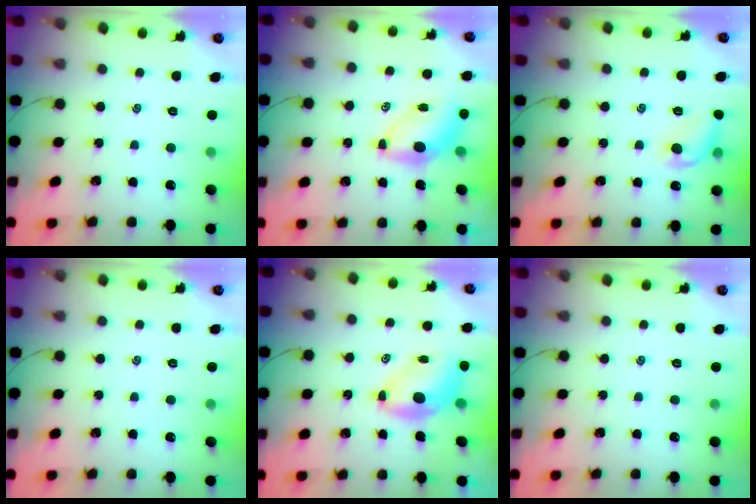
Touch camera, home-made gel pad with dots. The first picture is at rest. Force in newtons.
{"total": 6.8, "press": 6.7, "slide": 1.2}
{"total": 8.8, "press": 8.8, "slide": 0.5}
{"total": 0.0}
{"total": 6.7, "press": 6.6, "slide": 1.3}
{"total": 0.0}